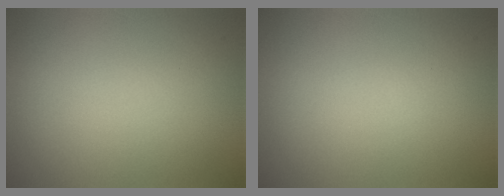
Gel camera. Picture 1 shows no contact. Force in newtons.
{"total": 0.0}